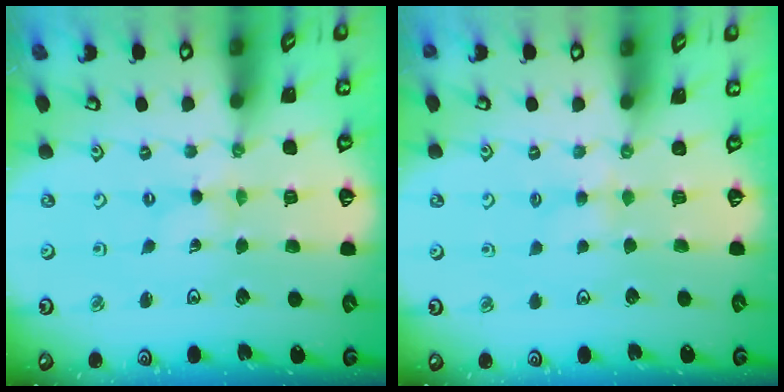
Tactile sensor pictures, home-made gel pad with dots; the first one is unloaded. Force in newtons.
{"total": 2.2, "press": 2.1, "slide": 0.4}